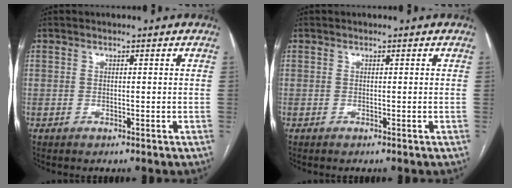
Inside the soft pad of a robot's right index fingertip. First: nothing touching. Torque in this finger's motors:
{"motor_torque": [0.13, -0.02, -0.01, 0.00]}